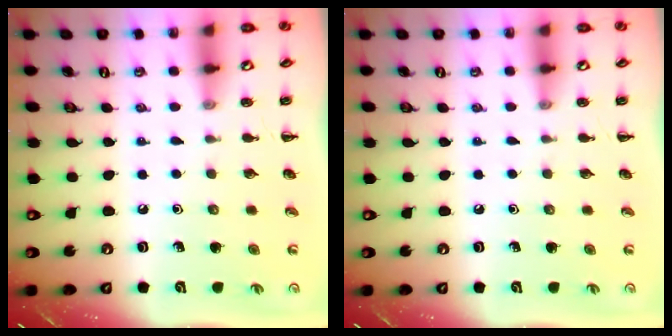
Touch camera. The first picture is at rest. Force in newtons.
{"total": 0.0}